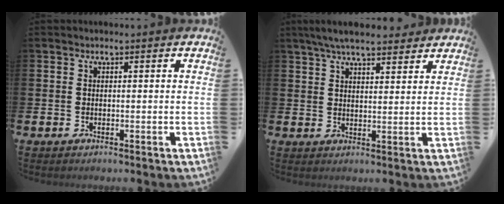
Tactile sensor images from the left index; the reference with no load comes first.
{"total": 4.5, "force": [4.0, 1.1, 1.7], "torque": [-0.038, -0.010, 0.073]}